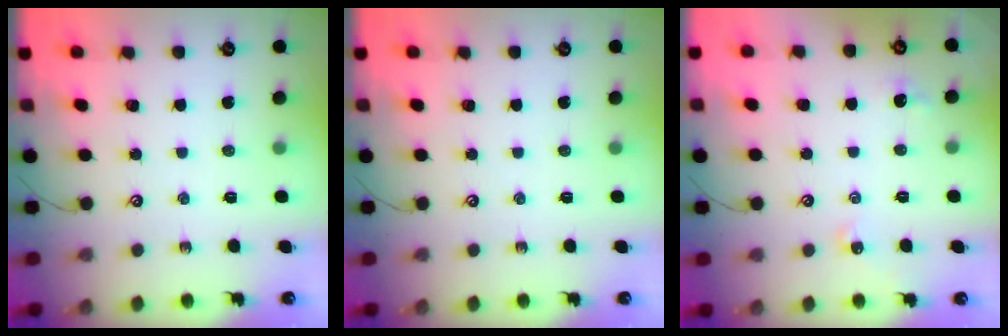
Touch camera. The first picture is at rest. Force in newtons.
{"total": 0.0}
{"total": 2.4, "press": 2.4, "slide": 0.5}